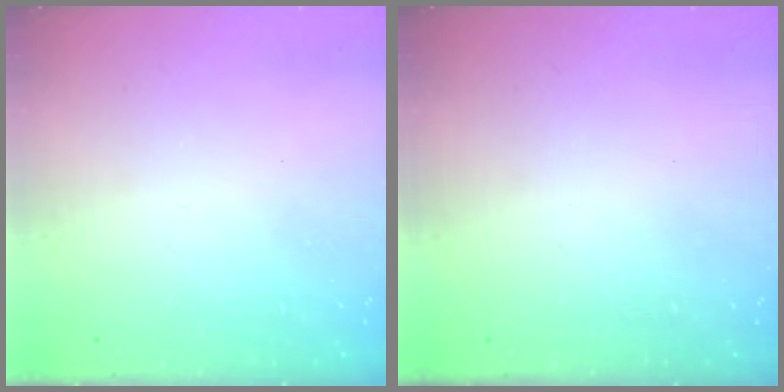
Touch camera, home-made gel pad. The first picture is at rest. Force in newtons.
{"total": 0.0}